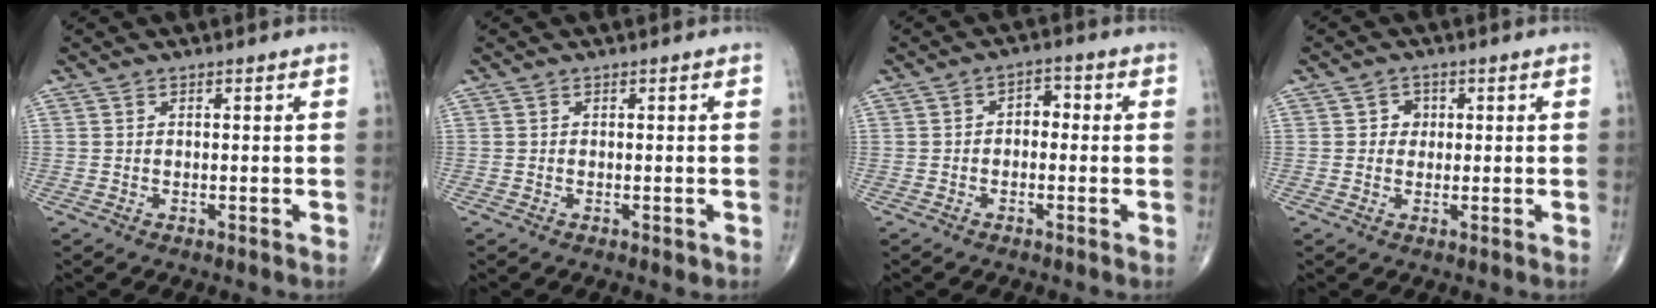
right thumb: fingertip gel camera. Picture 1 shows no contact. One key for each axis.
{"total": 0.7, "fx": -0.3, "fy": 0.4, "fz": 0.5, "tx": -0.005, "ty": -0.002, "tz": -0.003}
{"total": 3.4, "fx": -0.2, "fy": 2.3, "fz": 2.5, "tx": -0.017, "ty": 0.016, "tz": -0.014}
{"total": 2.5, "fx": 0.4, "fy": 2.3, "fz": 1.0, "tx": 0.003, "ty": 0.003, "tz": 0.002}